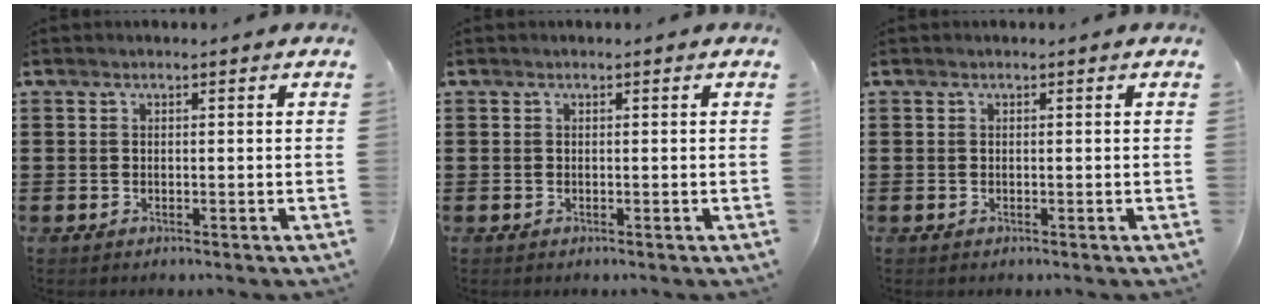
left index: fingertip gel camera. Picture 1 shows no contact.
{"total": 0.0}
{"total": 0.0}